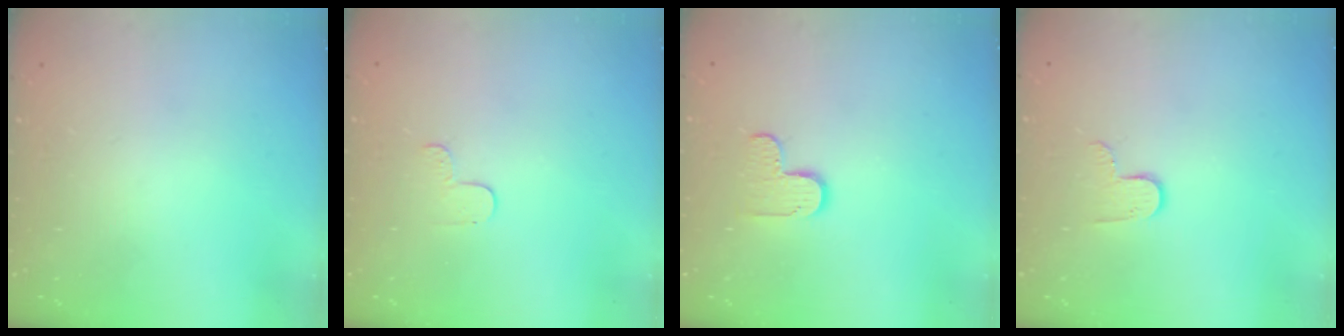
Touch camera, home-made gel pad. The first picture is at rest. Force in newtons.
{"total": 4.7, "press": 4.6, "slide": 0.5}
{"total": 6.5, "press": 6.5, "slide": 0.5}
{"total": 7.1, "press": 7.1, "slide": 0.7}